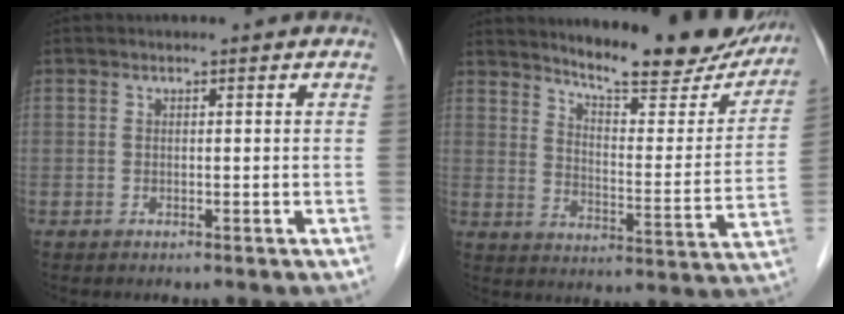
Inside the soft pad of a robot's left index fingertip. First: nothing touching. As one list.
[{"total": 19.5, "force": [17.3, 3.5, 8.2], "torque": [-0.102, -0.043, 0.224]}]